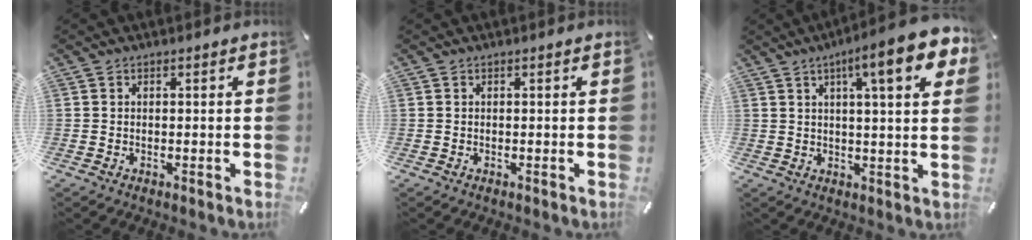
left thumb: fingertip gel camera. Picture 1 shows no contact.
{"total": 0.0}
{"total": 13.9, "force": [6.5, 2.7, 12.0], "torque": [-0.178, -0.025, 0.096]}